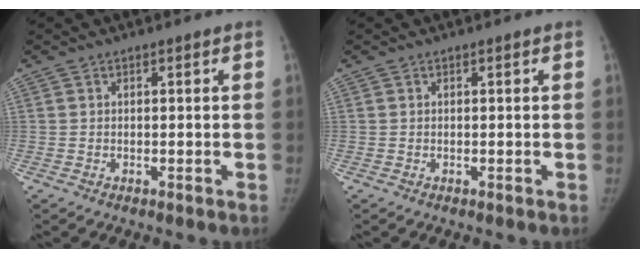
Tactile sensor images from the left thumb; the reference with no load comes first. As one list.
[{"total": 0.0}]